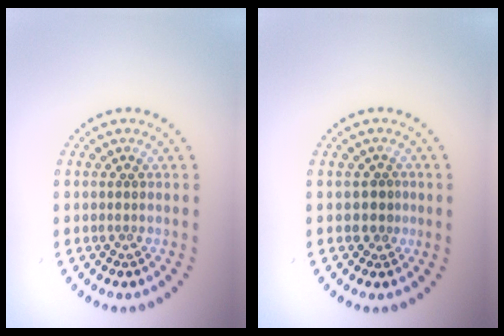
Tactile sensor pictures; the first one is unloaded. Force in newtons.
{"total": 1.5, "press": 1.3, "slide": 0.7}